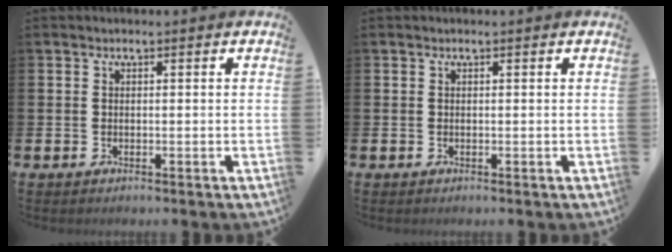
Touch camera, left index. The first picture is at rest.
{"total": 0.0}